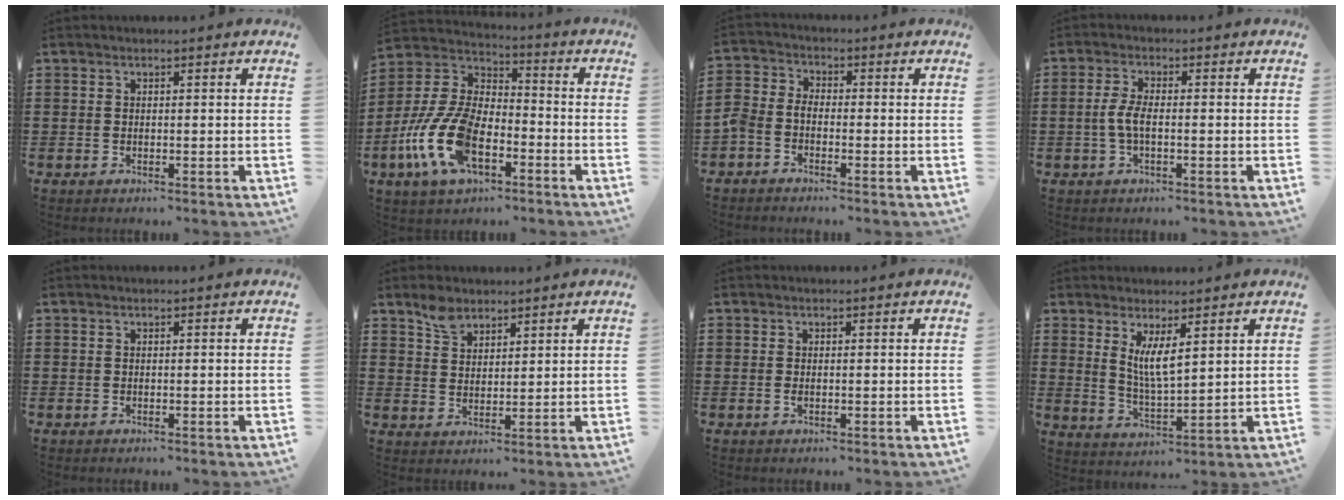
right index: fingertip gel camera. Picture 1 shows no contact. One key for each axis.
{"total": 14.1, "fx": -6.1, "fy": 7.4, "fz": 10.4, "tx": -0.273, "ty": -0.003, "tz": -0.128}
{"total": 3.0, "fx": -2.3, "fy": 1.6, "fz": 1.1, "tx": -0.039, "ty": 0.002, "tz": -0.053}
{"total": 3.6, "fx": -0.7, "fy": 1.1, "fz": 3.3, "tx": -0.082, "ty": -0.004, "tz": -0.020}
{"total": 0.0}
{"total": 3.9, "fx": 3.0, "fy": 2.1, "fz": 1.3, "tx": -0.028, "ty": 0.001, "tz": 0.056}
{"total": 0.6, "fx": -0.1, "fy": 0.2, "fz": 0.5, "tx": -0.012, "ty": -0.002, "tz": -0.001}
{"total": 5.0, "fx": 2.1, "fy": 1.2, "fz": 4.4, "tx": -0.091, "ty": -0.001, "tz": 0.039}